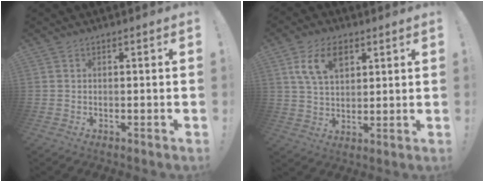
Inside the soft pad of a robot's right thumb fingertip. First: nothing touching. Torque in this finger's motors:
{"motor_torque": [0.38, 0.67, -0.03, 0.02, 0.00]}